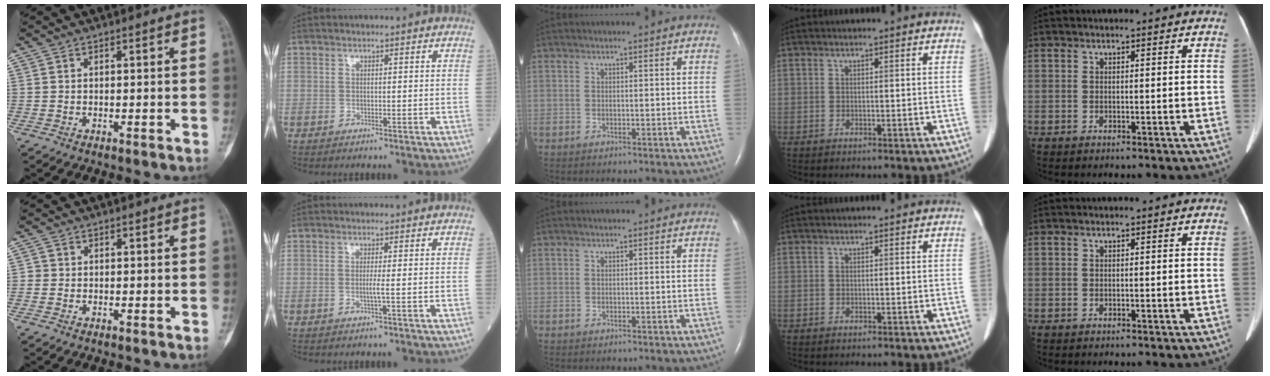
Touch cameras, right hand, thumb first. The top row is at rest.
{"thumb": {"total": 0.8, "force": [-0.1, 0.8, 0.1], "torque": [0.004, 0.004, -0.004]}, "index": {"total": 1.0, "force": [-0.2, -0.4, 0.9], "torque": [-0.010, 0.001, -0.007]}}